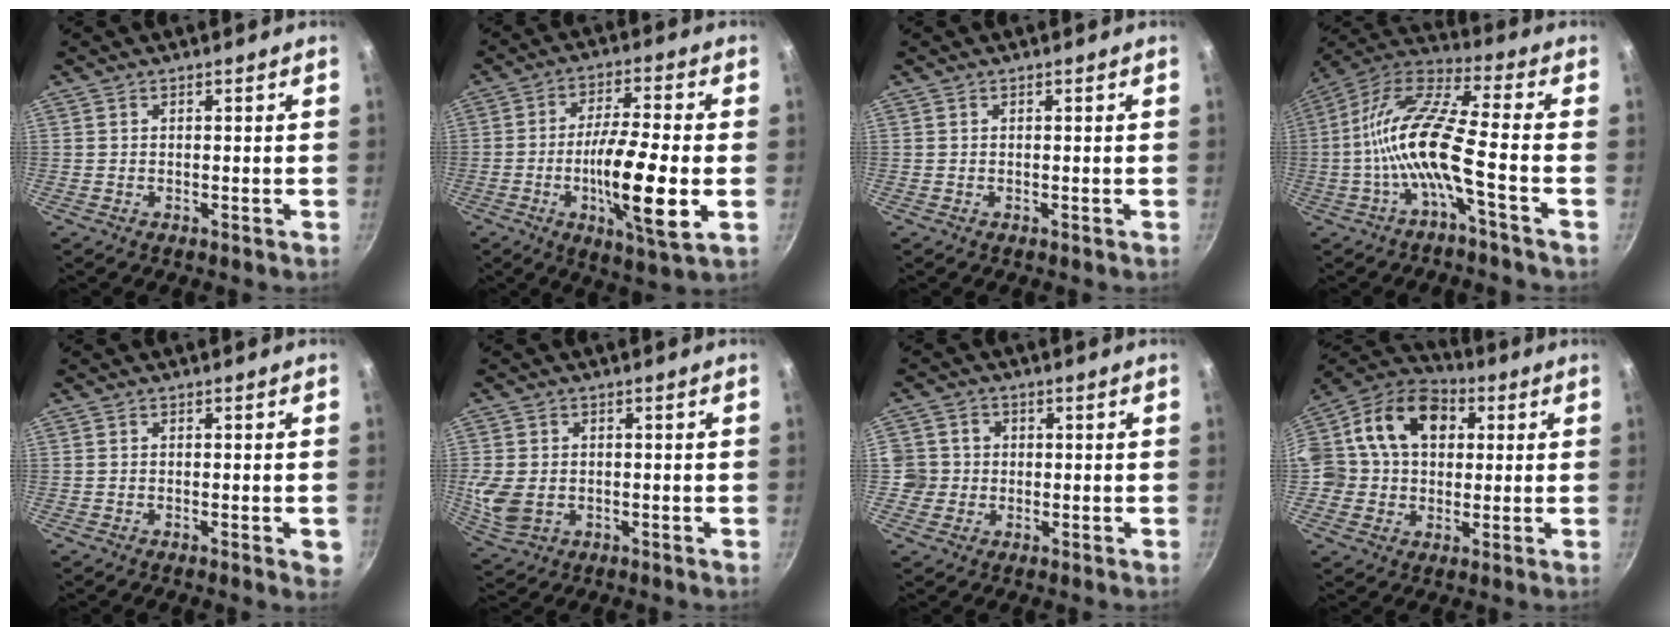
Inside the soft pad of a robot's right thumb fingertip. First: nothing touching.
{"total": 15.1, "force": [-3.1, 3.0, 14.4], "torque": [-0.255, 0.006, -0.059]}
{"total": 0.0}
{"total": 14.7, "force": [-3.7, 2.7, 13.9], "torque": [-0.281, 0.043, -0.088]}
{"total": 2.2, "force": [-0.7, 0.5, 2.0], "torque": [-0.026, -0.002, -0.012]}
{"total": 7.0, "force": [-0.7, 5.3, 4.5], "torque": [-0.095, -0.003, -0.005]}
{"total": 4.7, "force": [-0.3, 4.6, 0.9], "torque": [0.018, 0.009, -0.009]}
{"total": 18.0, "force": [3.9, 14.0, 10.7], "torque": [-0.174, 0.033, 0.050]}